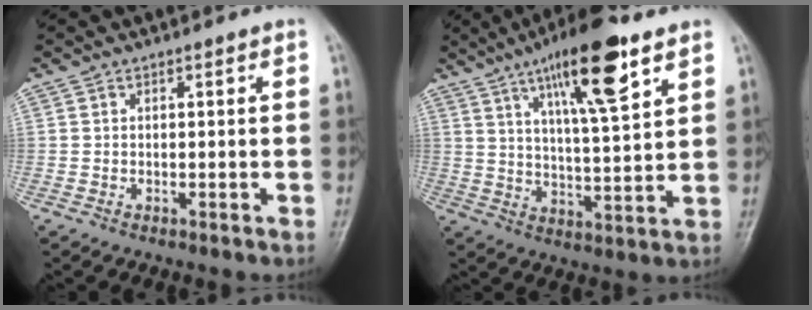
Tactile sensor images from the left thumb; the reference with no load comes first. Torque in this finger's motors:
{"motor_torque": [0.74, 0.51, 1.53, -1.23, 0.40]}